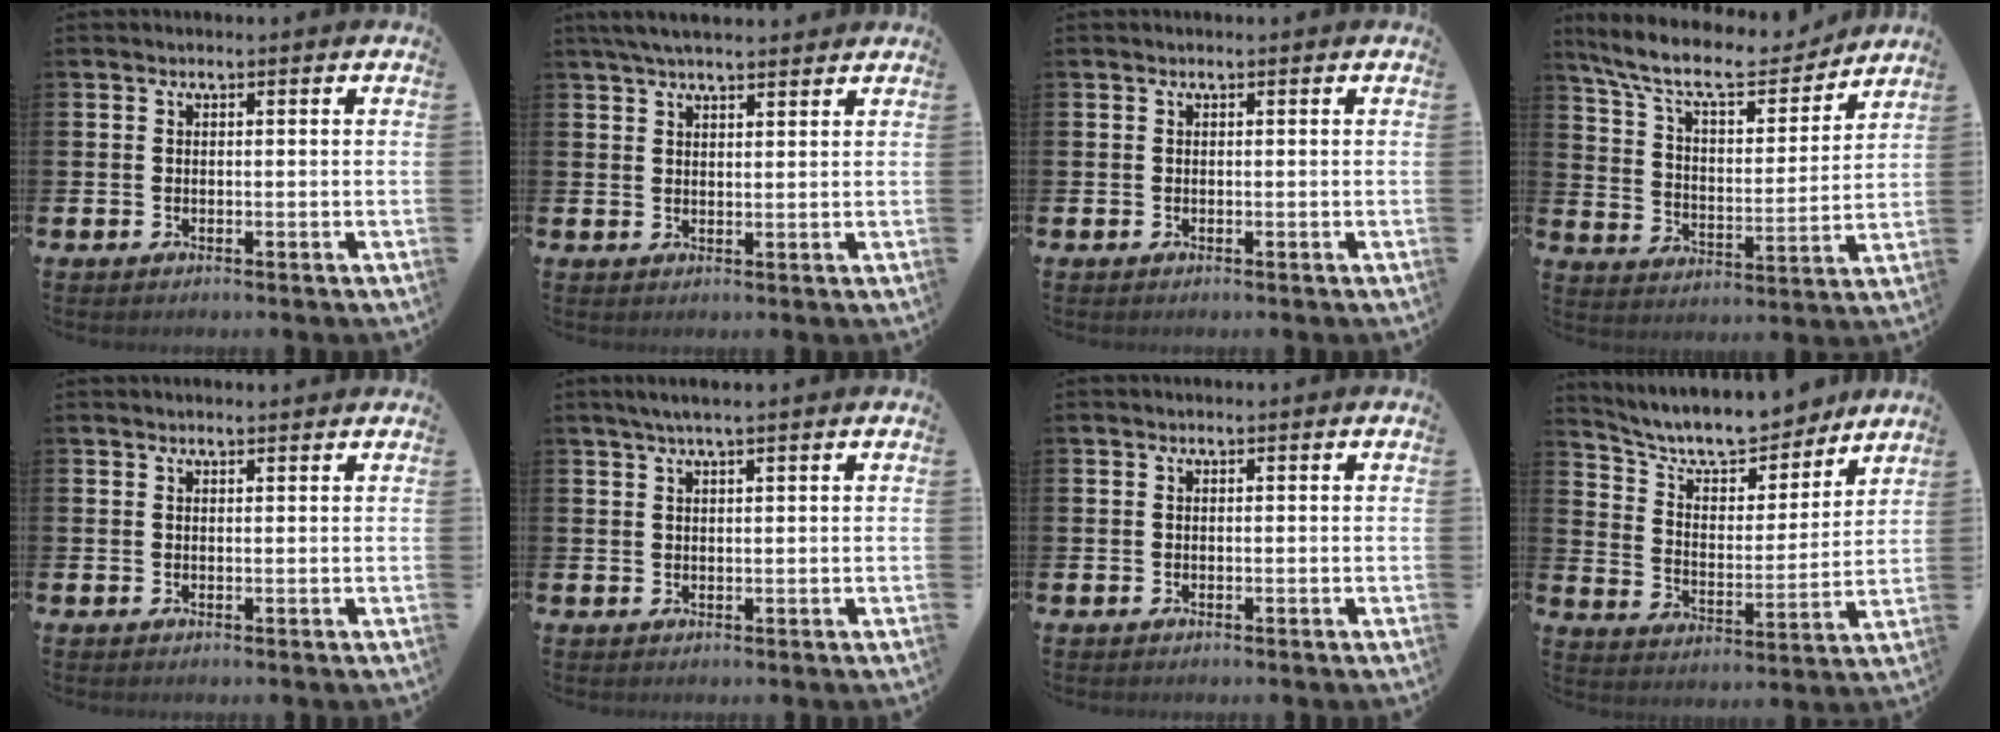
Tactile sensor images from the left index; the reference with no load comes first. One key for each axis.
{"total": 4.0, "fx": 3.6, "fy": 0.7, "fz": 1.7, "tx": -0.037, "ty": -0.008, "tz": 0.066}
{"total": 0.0}
{"total": 10.8, "fx": 9.6, "fy": 2.7, "fz": 4.2, "tx": -0.110, "ty": -0.064, "tz": 0.162}
{"total": 0.8, "fx": 0.8, "fy": 0.0, "fz": 0.2, "tx": 0.007, "ty": -0.005, "tz": 0.012}
{"total": 2.2, "fx": 1.6, "fy": 0.0, "fz": 1.5, "tx": -0.036, "ty": 0.006, "tz": 0.028}
{"total": 0.0}
{"total": 10.4, "fx": 9.6, "fy": 2.6, "fz": 3.0, "tx": -0.081, "ty": -0.071, "tz": 0.165}